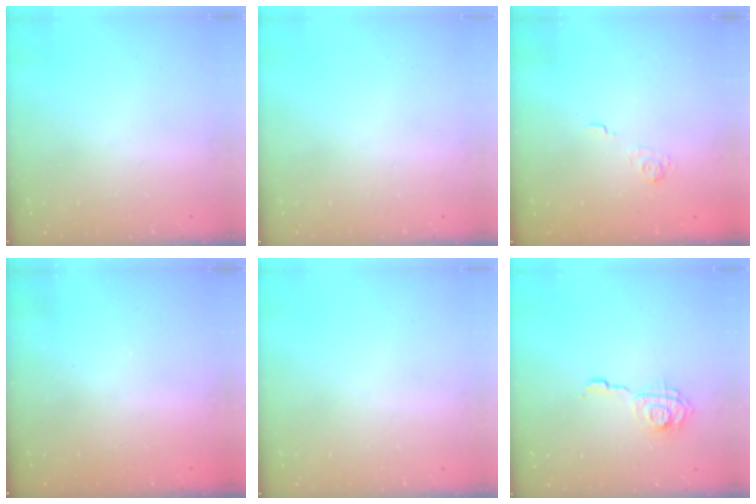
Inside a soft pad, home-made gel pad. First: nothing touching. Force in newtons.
{"total": 0.0}
{"total": 2.2, "press": 1.7, "slide": 1.4}
{"total": 2.5, "press": 2.4, "slide": 0.8}
{"total": 0.0}
{"total": 9.5, "press": 9.4, "slide": 0.6}